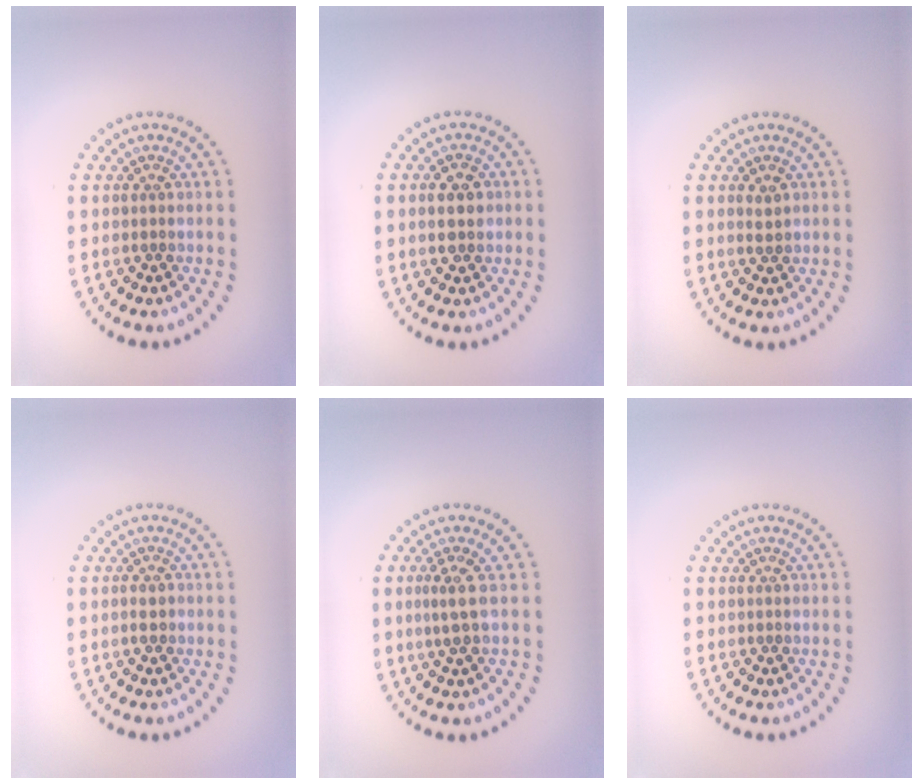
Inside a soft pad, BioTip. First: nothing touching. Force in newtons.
{"total": 2.0, "press": 2.0, "slide": 0.2}
{"total": 1.0, "press": 1.0, "slide": 0.0}
{"total": 1.1, "press": 1.0, "slide": 0.4}
{"total": 2.1, "press": 1.4, "slide": 1.6}
{"total": 0.0}